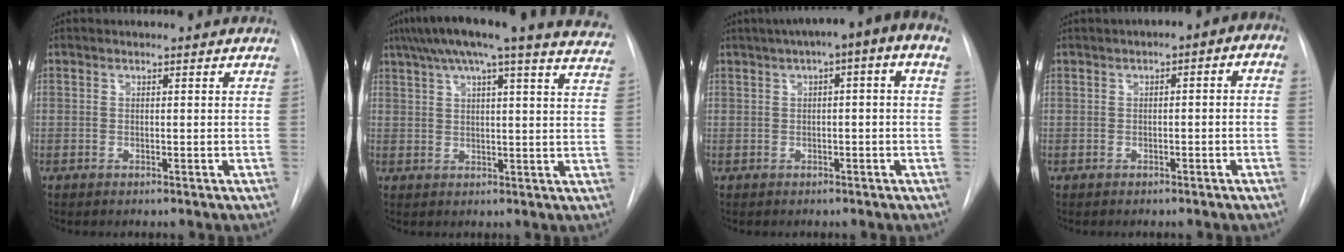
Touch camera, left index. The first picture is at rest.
{"total": 24.0, "force": [20.3, 1.5, 12.8], "torque": [-0.200, -0.001, 0.244]}
{"total": 9.0, "force": [3.4, 1.3, 8.2], "torque": [-0.117, 0.043, 0.039]}
{"total": 4.7, "force": [0.0, 2.1, 4.2], "torque": [-0.055, 0.031, -0.005]}